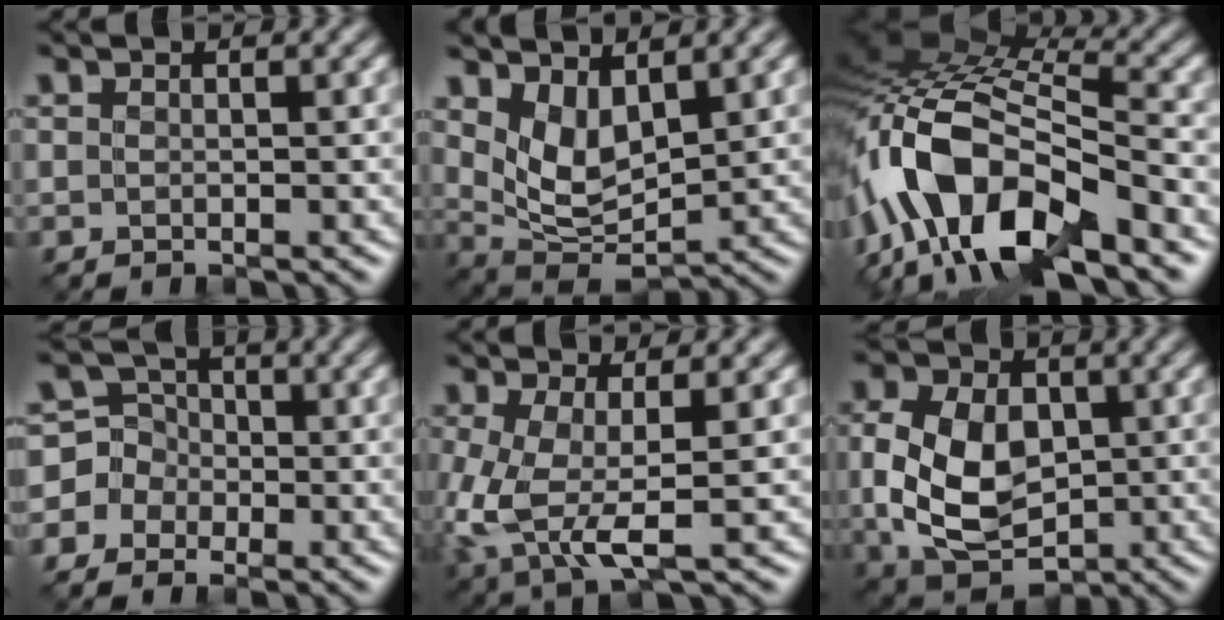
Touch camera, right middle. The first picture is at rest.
{"total": 4.7, "force": [1.8, 2.5, 3.6], "torque": [-0.075, -0.016, 0.042]}
{"total": 15.0, "force": [-6.2, 7.1, 11.7], "torque": [-0.230, 0.011, -0.119]}
{"total": 5.5, "force": [-1.5, 5.2, 0.7], "torque": [0.000, 0.025, -0.060]}
{"total": 6.4, "force": [-1.2, 2.8, 5.6], "torque": [-0.148, -0.018, -0.018]}
{"total": 8.7, "force": [-0.4, 6.1, 6.1], "torque": [-0.133, -0.008, -0.011]}